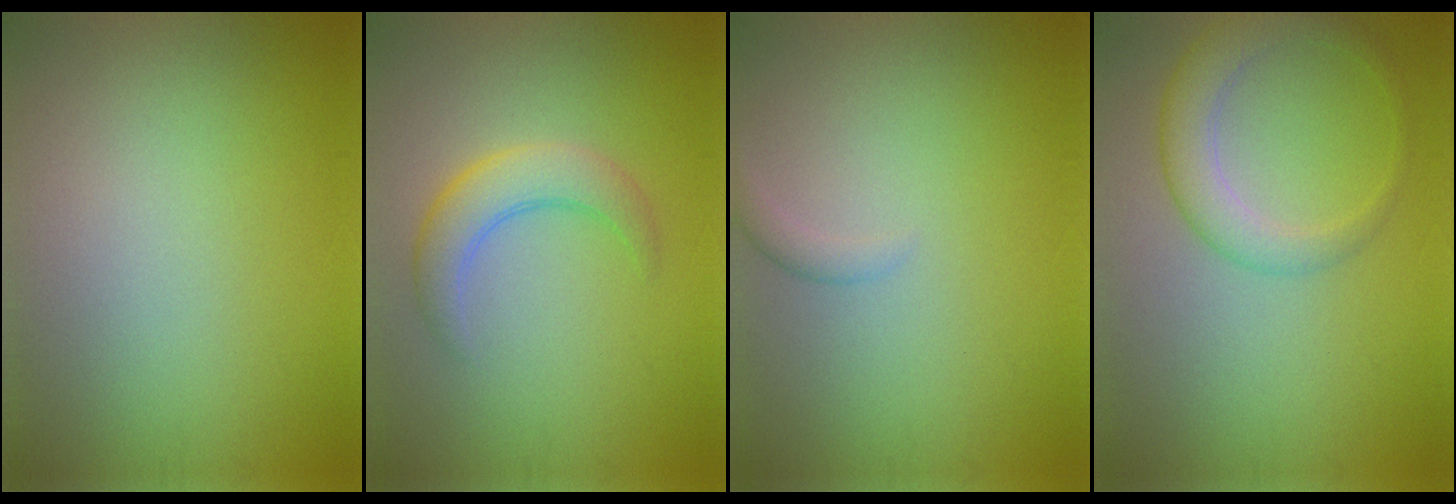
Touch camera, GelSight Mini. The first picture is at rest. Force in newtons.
{"total": 3.8, "press": 3.8, "slide": 0.4}
{"total": 1.1, "press": 1.1, "slide": 0.2}
{"total": 2.9, "press": 2.8, "slide": 0.1}